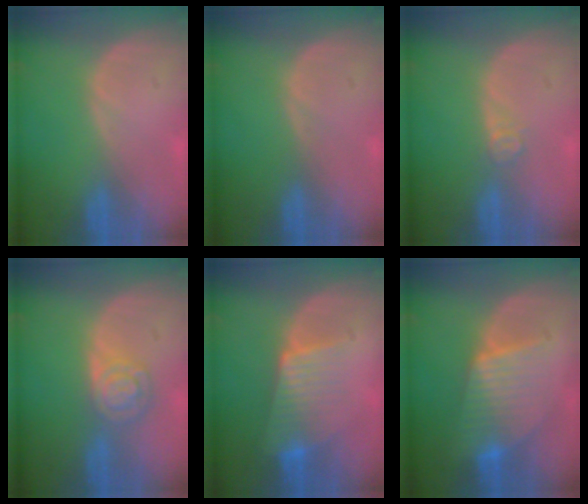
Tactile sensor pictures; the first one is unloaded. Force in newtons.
{"total": 0.0}
{"total": 2.0, "press": 1.6, "slide": 1.1}
{"total": 5.3, "press": 4.7, "slide": 2.6}
{"total": 6.7, "press": 6.2, "slide": 2.5}
{"total": 7.1, "press": 7.1, "slide": 0.1}